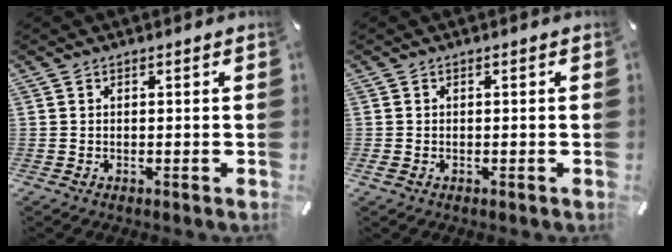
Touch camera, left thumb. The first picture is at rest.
{"total": 0.5, "force": [-0.3, 0.4, 0.2], "torque": [-0.003, 0.002, -0.006]}